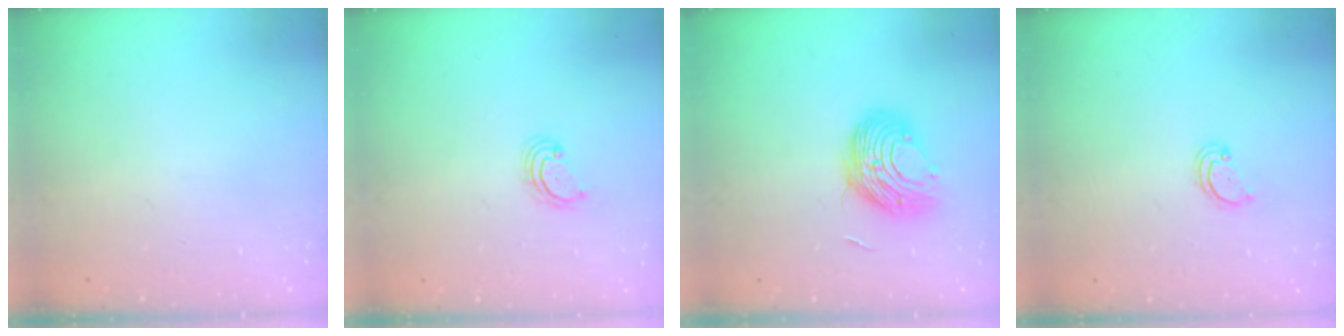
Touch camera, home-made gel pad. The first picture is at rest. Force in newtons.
{"total": 3.1, "press": 3.1, "slide": 0.4}
{"total": 9.9, "press": 9.9, "slide": 0.7}
{"total": 2.2, "press": 2.2, "slide": 0.2}